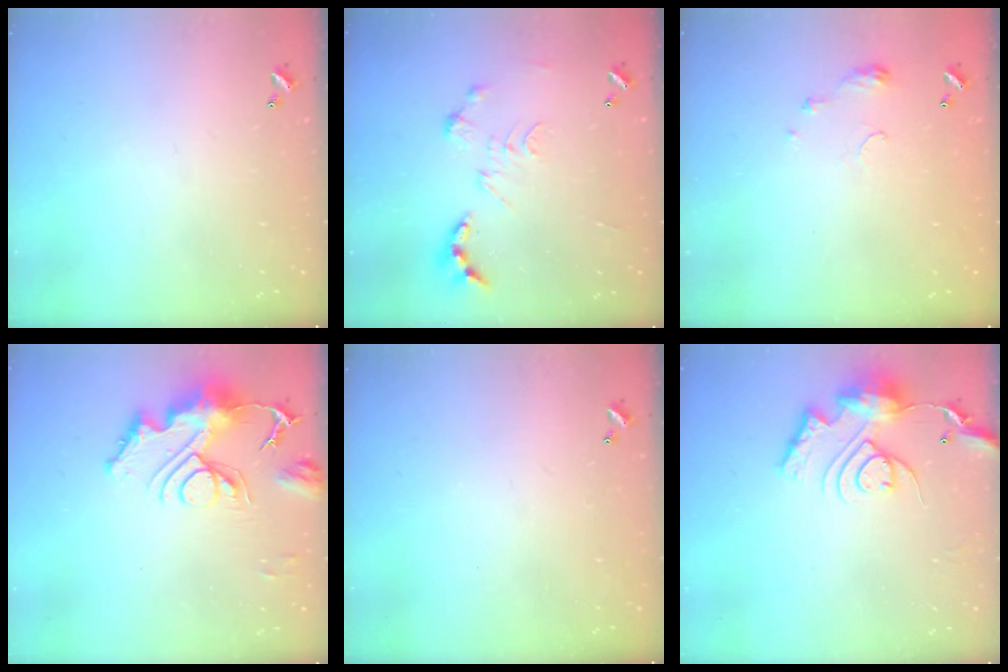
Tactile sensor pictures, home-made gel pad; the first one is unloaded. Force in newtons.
{"total": 0.0}
{"total": 5.8, "press": 5.8, "slide": 0.6}
{"total": 12.9, "press": 12.8, "slide": 1.4}
{"total": 0.0}
{"total": 14.9, "press": 14.8, "slide": 1.6}